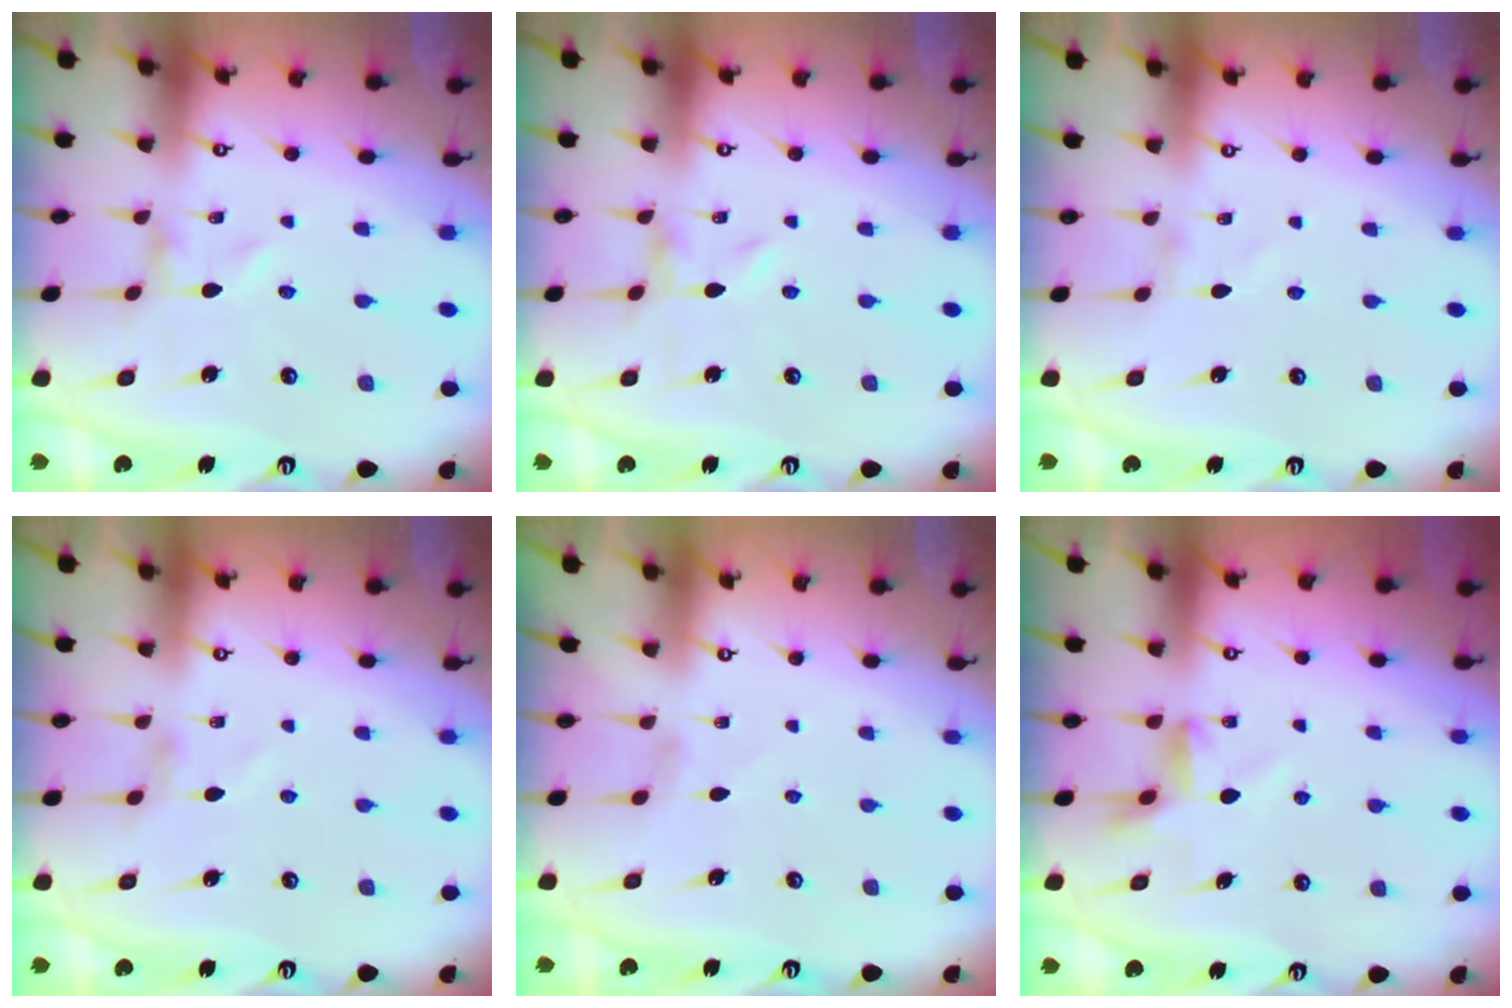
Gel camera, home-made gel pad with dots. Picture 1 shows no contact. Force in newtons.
{"total": 0.0}
{"total": 0.8, "press": 0.8, "slide": 0.0}
{"total": 1.2, "press": 1.2, "slide": 0.3}
{"total": 0.9, "press": 0.9, "slide": 0.3}
{"total": 3.2, "press": 3.0, "slide": 0.9}